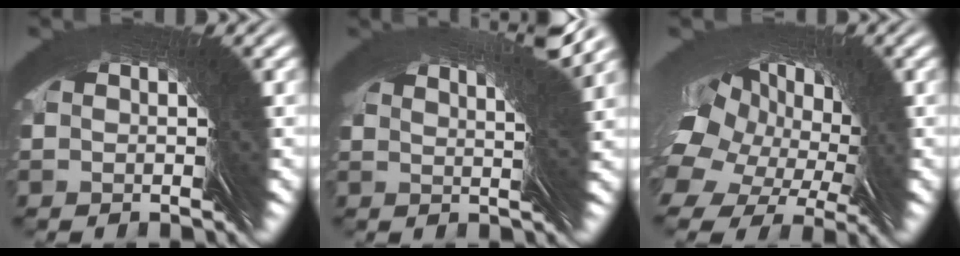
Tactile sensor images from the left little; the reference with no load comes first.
{"total": 5.9, "force": [2.8, -5.0, -1.1], "torque": [0.041, 0.051, 0.035]}
{"total": 6.0, "force": [2.7, 3.9, 3.8], "torque": [-0.033, 0.020, 0.026]}